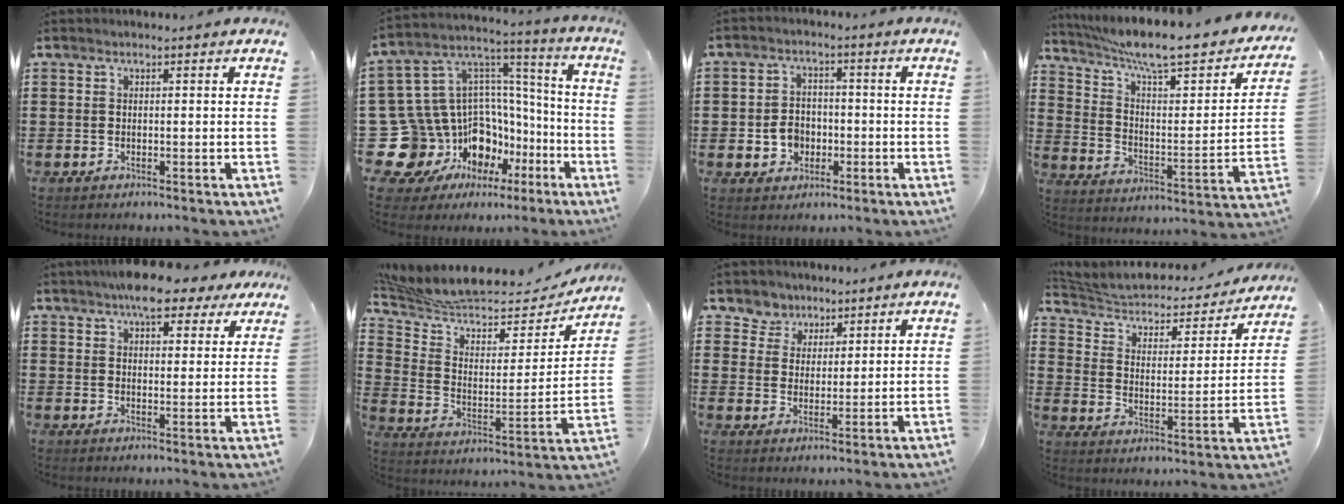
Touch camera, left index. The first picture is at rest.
{"total": 16.0, "force": [-6.7, 13.6, 5.0], "torque": [-0.146, -0.026, -0.069]}
{"total": 4.4, "force": [-1.2, 3.7, 2.0], "torque": [-0.039, 0.002, -0.026]}
{"total": 8.8, "force": [7.0, 0.6, 5.2], "torque": [-0.123, -0.058, 0.114]}
{"total": 7.5, "force": [5.8, 2.7, 3.8], "torque": [-0.066, -0.010, 0.103]}
{"total": 7.6, "force": [6.8, 2.0, 2.7], "torque": [-0.091, -0.051, 0.116]}
{"total": 4.6, "force": [3.3, 3.1, -0.3], "torque": [-0.020, -0.003, 0.060]}
{"total": 3.6, "force": [2.9, 1.6, 1.5], "torque": [-0.048, -0.026, 0.040]}